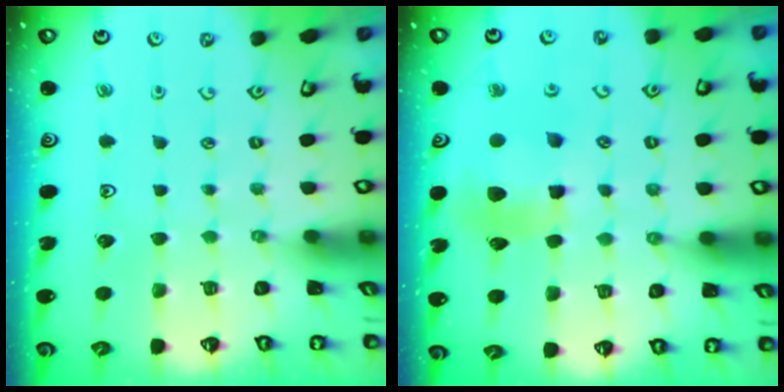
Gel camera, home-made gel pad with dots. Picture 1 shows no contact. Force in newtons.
{"total": 9.2, "press": 9.2, "slide": 1.1}